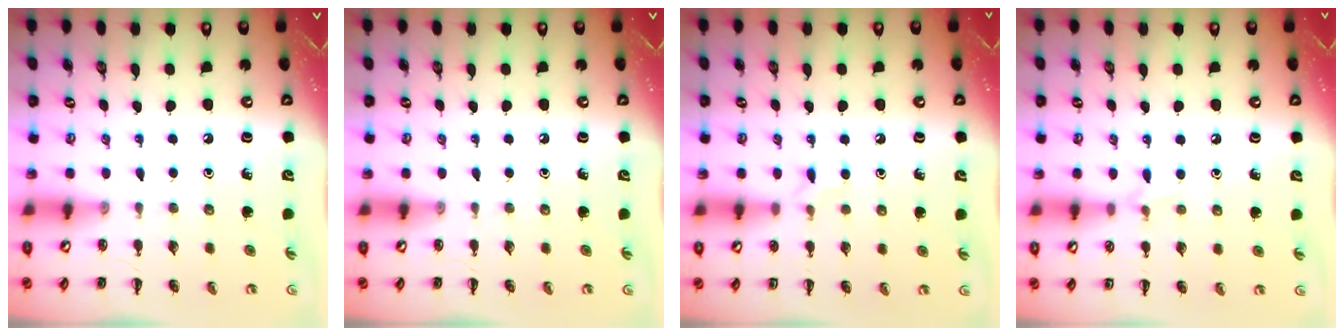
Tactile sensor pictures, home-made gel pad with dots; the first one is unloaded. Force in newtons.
{"total": 0.0}
{"total": 5.4, "press": 5.1, "slide": 1.6}
{"total": 4.4, "press": 4.1, "slide": 1.6}